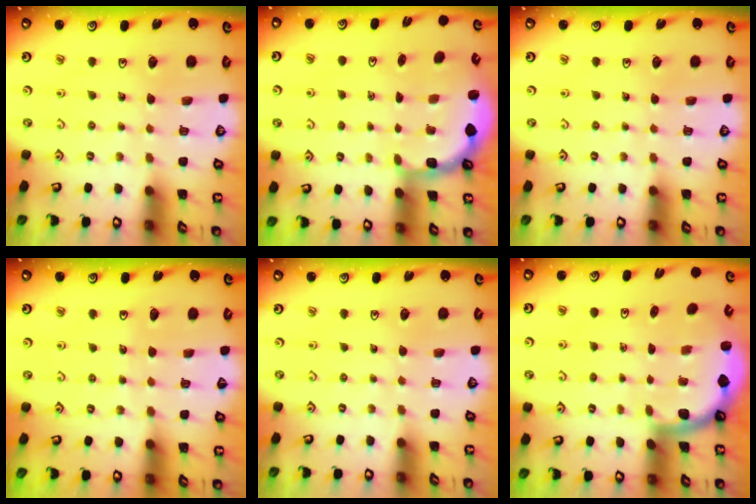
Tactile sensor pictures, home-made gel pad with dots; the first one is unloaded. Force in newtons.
{"total": 2.7, "press": 2.1, "slide": 1.7}
{"total": 0.0}
{"total": 2.8, "press": 2.8, "slide": 0.3}
{"total": 0.0}
{"total": 1.8, "press": 1.8, "slide": 0.1}